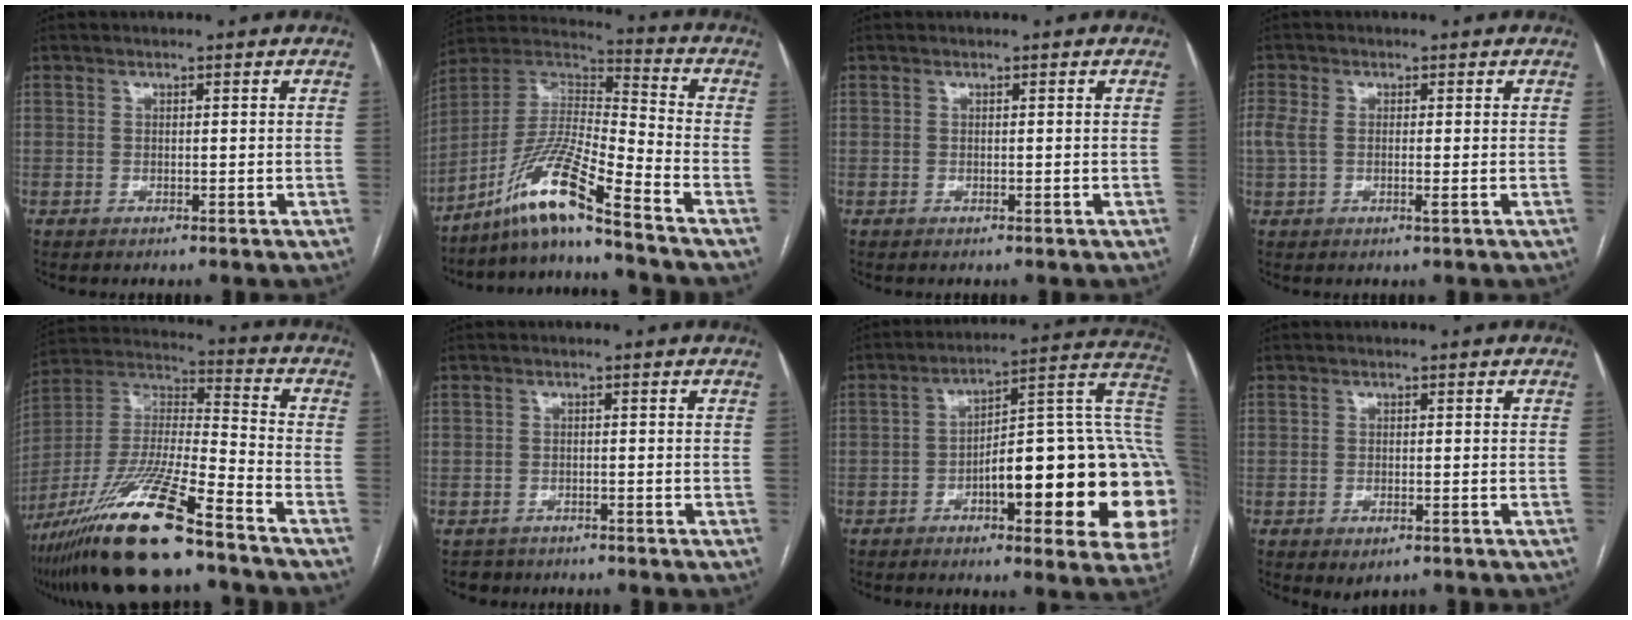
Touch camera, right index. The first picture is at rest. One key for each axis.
{"total": 13.1, "fx": -9.7, "fy": -0.9, "fz": 8.8, "tx": -0.175, "ty": 0.004, "tz": -0.184}
{"total": 0.0}
{"total": 3.8, "fx": -0.1, "fy": 1.8, "fz": 3.4, "tx": -0.093, "ty": 0.010, "tz": 0.000}
{"total": 19.7, "fx": -14.1, "fy": 1.3, "fz": 13.7, "tx": -0.305, "ty": -0.035, "tz": -0.264}
{"total": 2.5, "fx": -1.8, "fy": 1.6, "fz": -0.5, "tx": 0.003, "ty": 0.005, "tz": -0.032}
{"total": 25.7, "fx": -4.6, "fy": 5.9, "fz": 24.6, "tx": -0.242, "ty": 0.029, "tz": -0.055}
{"total": 2.2, "fx": -1.1, "fy": 1.1, "fz": 1.5, "tx": -0.021, "ty": -0.002, "tz": -0.006}